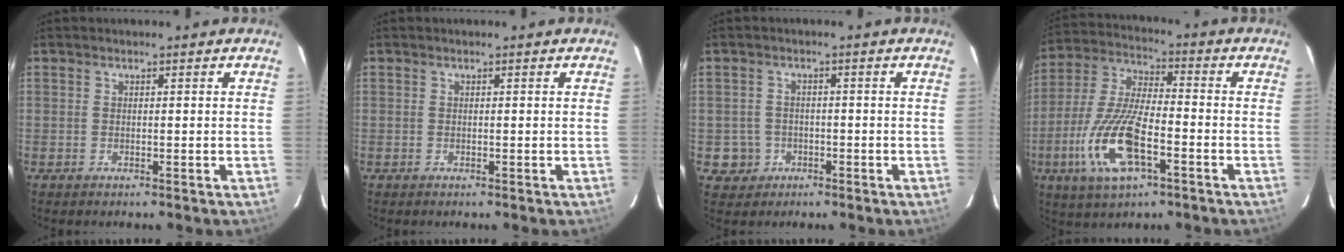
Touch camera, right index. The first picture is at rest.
{"total": 0.0}
{"total": 4.4, "force": [-1.4, 4.1, 0.2], "torque": [-0.014, 0.016, -0.018]}
{"total": 16.1, "force": [-6.1, 5.7, 13.7], "torque": [-0.299, -0.012, -0.118]}